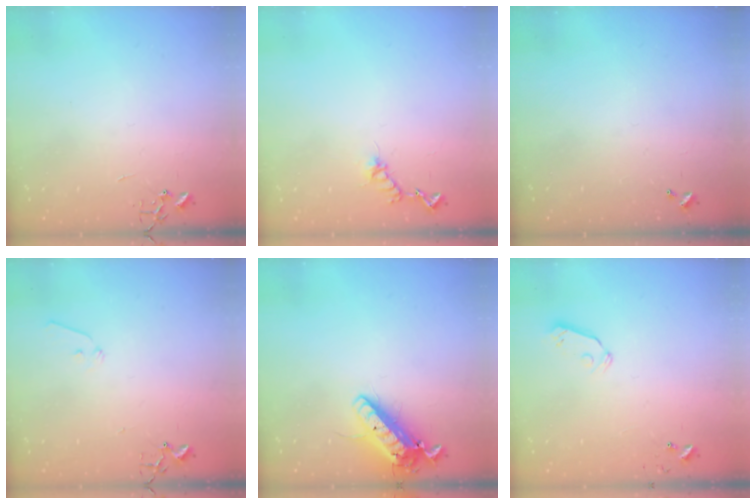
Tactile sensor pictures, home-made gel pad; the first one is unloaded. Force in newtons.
{"total": 8.7, "press": 8.6, "slide": 0.7}
{"total": 0.0}
{"total": 6.3, "press": 6.3, "slide": 0.7}
{"total": 15.3, "press": 15.1, "slide": 2.8}
{"total": 5.9, "press": 5.8, "slide": 1.0}